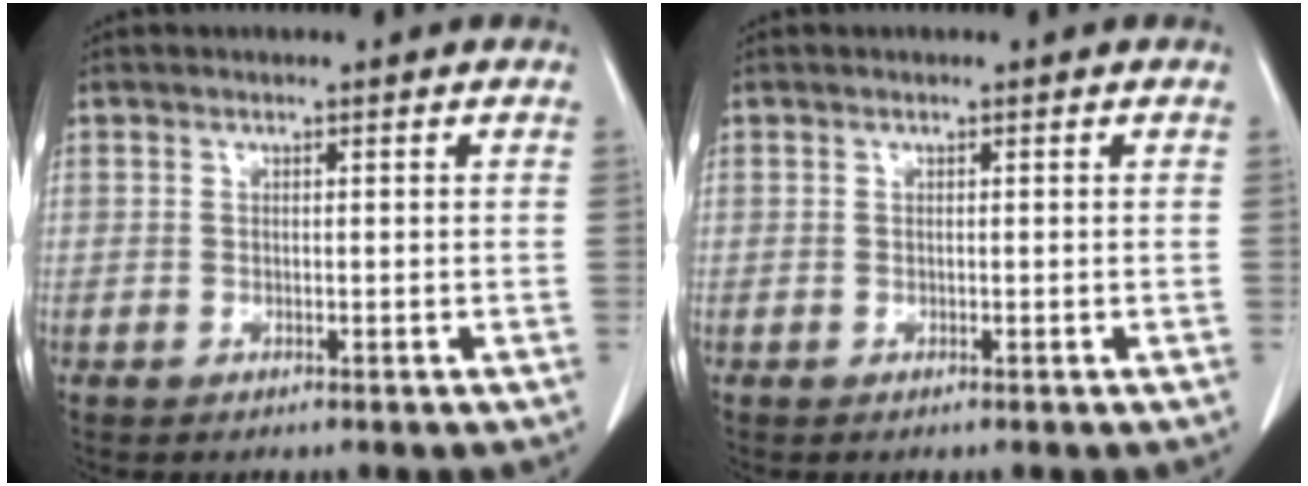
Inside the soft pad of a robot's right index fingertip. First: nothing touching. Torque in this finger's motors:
{"motor_torque": [0.00, 0.00, 0.00, -0.01]}